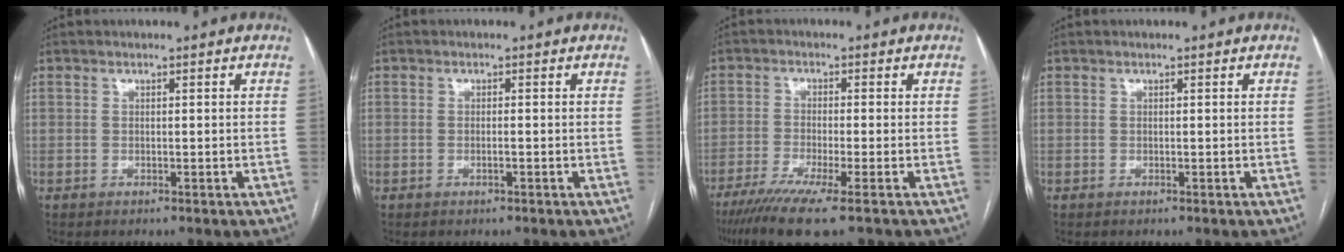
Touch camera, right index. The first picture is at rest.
{"total": 0.7, "force": [-0.2, 0.0, 0.7], "torque": [-0.012, 0.002, -0.001]}
{"total": 9.1, "force": [-6.3, -0.4, 6.6], "torque": [-0.107, -0.024, -0.101]}
{"total": 0.0}